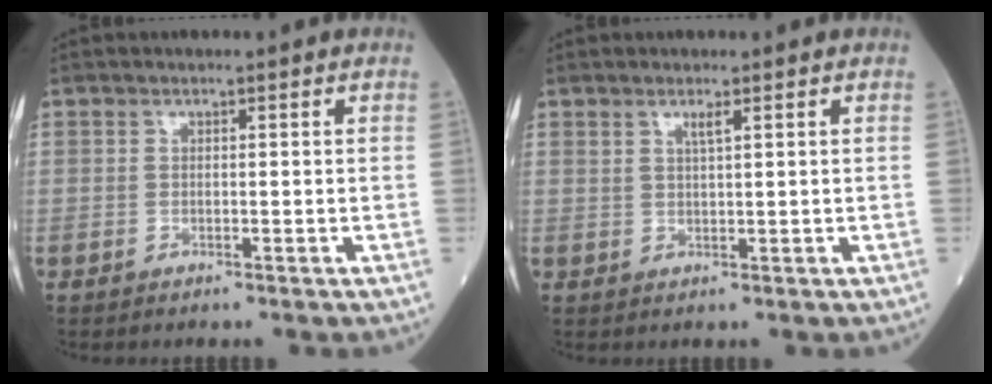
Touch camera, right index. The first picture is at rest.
{"total": 1.5, "force": [0.9, -0.1, 1.2], "torque": [-0.024, -0.003, 0.018]}